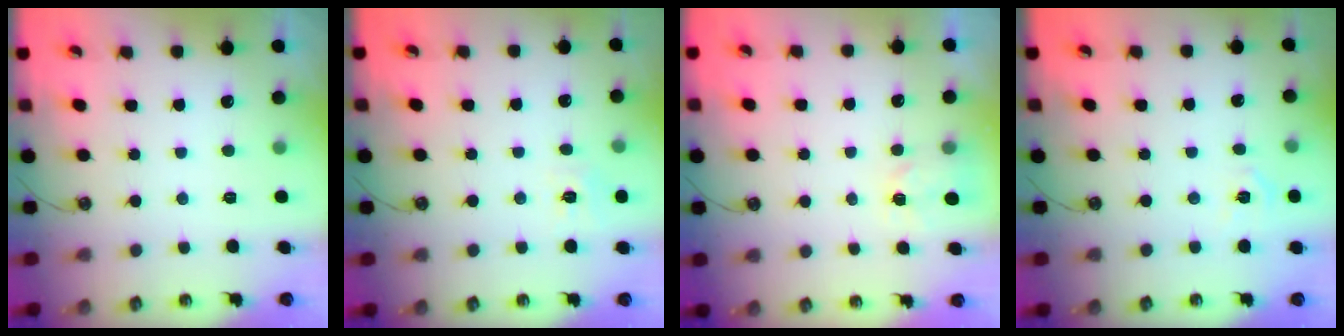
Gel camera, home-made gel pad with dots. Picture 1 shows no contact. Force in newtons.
{"total": 6.6, "press": 6.6, "slide": 0.7}
{"total": 3.1, "press": 3.1, "slide": 0.4}
{"total": 3.7, "press": 3.7, "slide": 0.4}